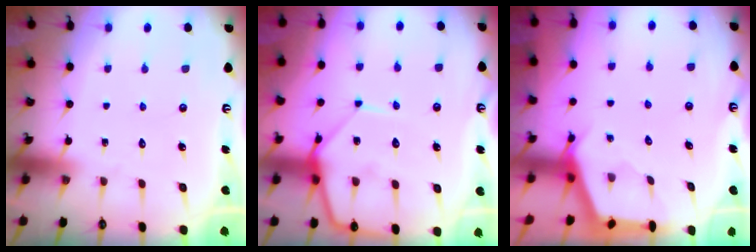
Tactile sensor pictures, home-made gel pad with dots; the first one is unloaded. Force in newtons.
{"total": 11.0, "press": 11.0, "slide": 0.9}
{"total": 2.9, "press": 2.8, "slide": 0.4}